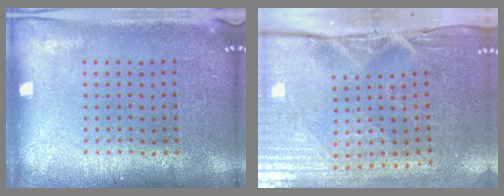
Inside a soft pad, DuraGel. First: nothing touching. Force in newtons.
{"total": 5.0, "press": 4.2, "slide": 2.7}